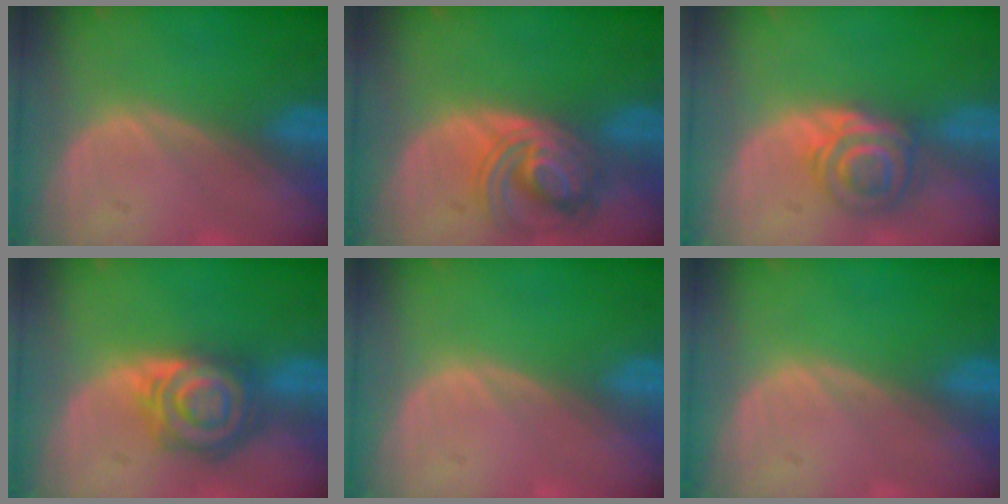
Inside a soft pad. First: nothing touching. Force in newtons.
{"total": 6.8, "press": 6.7, "slide": 1.2}
{"total": 5.8, "press": 5.4, "slide": 2.1}
{"total": 8.0, "press": 7.1, "slide": 3.7}
{"total": 0.0}
{"total": 0.0}